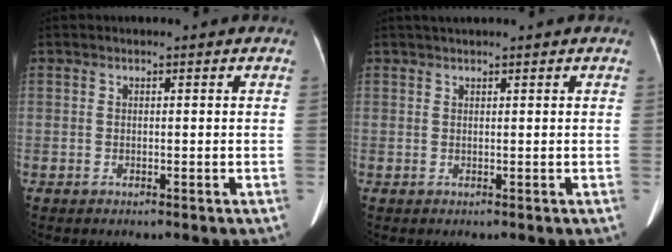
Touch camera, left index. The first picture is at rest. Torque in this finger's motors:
{"motor_torque": [0.84, -1.30, 0.08, 0.11]}